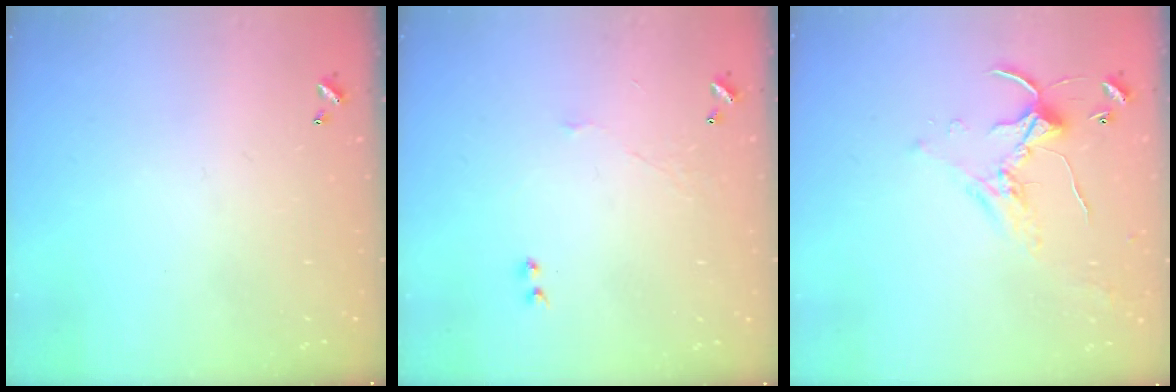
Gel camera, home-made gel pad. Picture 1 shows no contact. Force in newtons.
{"total": 2.4, "press": 2.3, "slide": 0.6}
{"total": 1.5, "press": 1.5, "slide": 0.3}